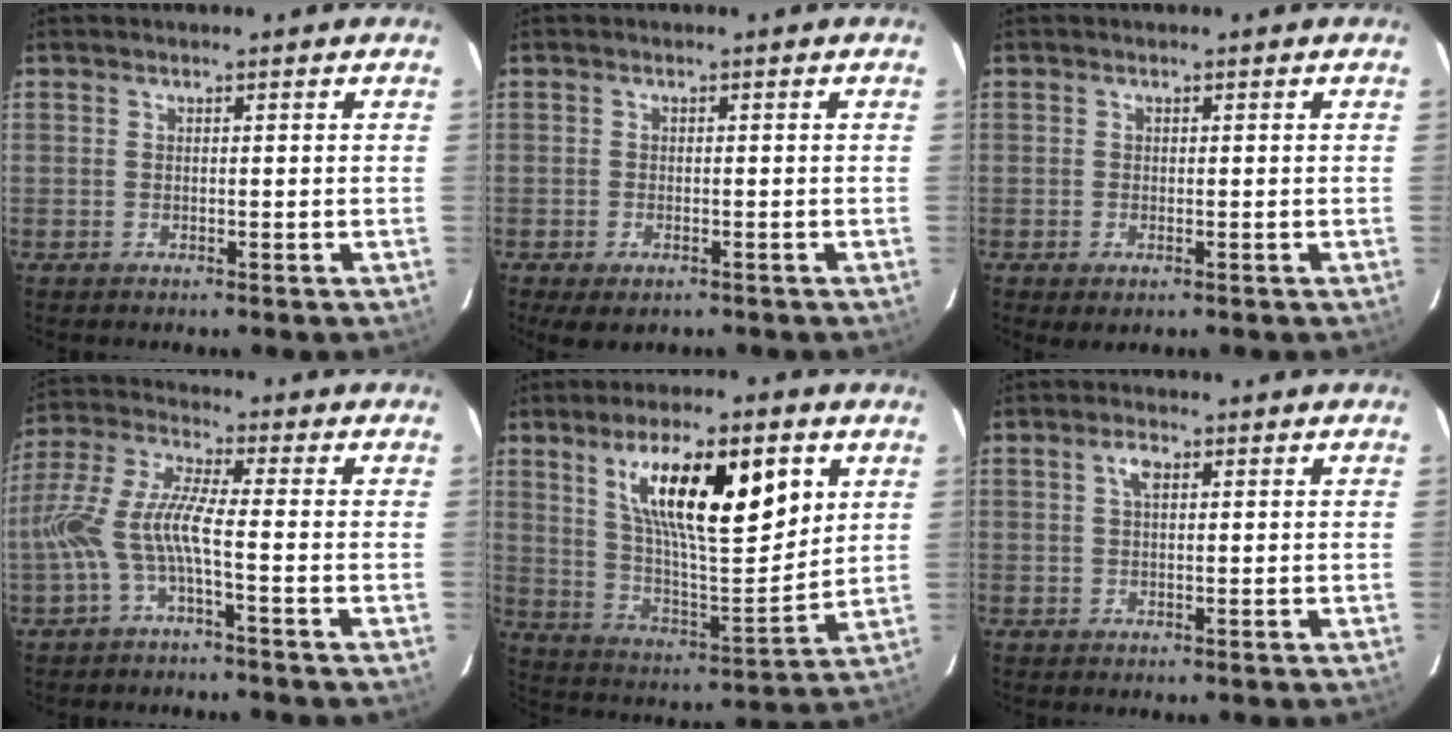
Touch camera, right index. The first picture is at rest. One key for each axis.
{"total": 3.8, "fx": -2.4, "fy": 2.0, "fz": 2.1, "tx": -0.048, "ty": -0.013, "tz": -0.036}
{"total": 1.4, "fx": -0.6, "fy": 0.9, "fz": 0.8, "tx": -0.014, "ty": -0.005, "tz": -0.010}
{"total": 9.2, "fx": -3.3, "fy": 0.8, "fz": 8.5, "tx": -0.194, "ty": 0.004, "tz": -0.064}
{"total": 20.3, "fx": 8.3, "fy": 6.0, "fz": 17.5, "tx": -0.281, "ty": 0.004, "tz": 0.145}
{"total": 2.3, "fx": 0.8, "fy": 1.1, "fz": 1.8, "tx": -0.036, "ty": 0.008, "tz": 0.014}